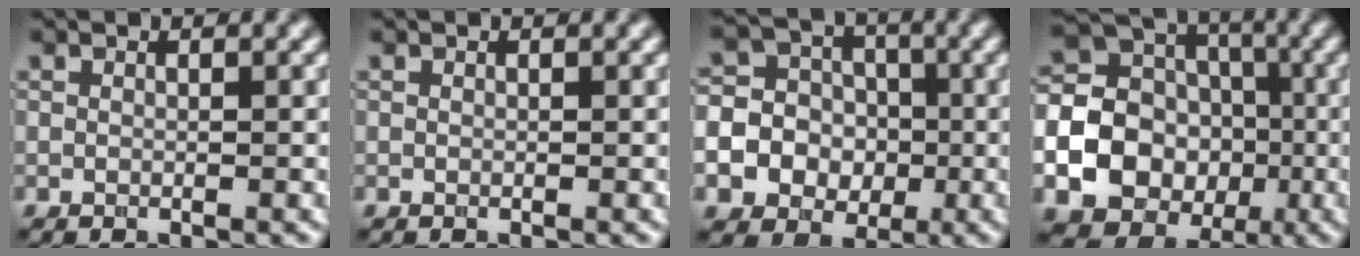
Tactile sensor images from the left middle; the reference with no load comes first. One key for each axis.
{"total": 0.0}
{"total": 15.1, "fx": -4.5, "fy": 14.0, "fz": 3.3, "tx": -0.113, "ty": -0.034, "tz": -0.096}
{"total": 24.9, "fx": -6.5, "fy": 23.1, "fz": 6.5, "tx": -0.162, "ty": -0.037, "tz": -0.153}